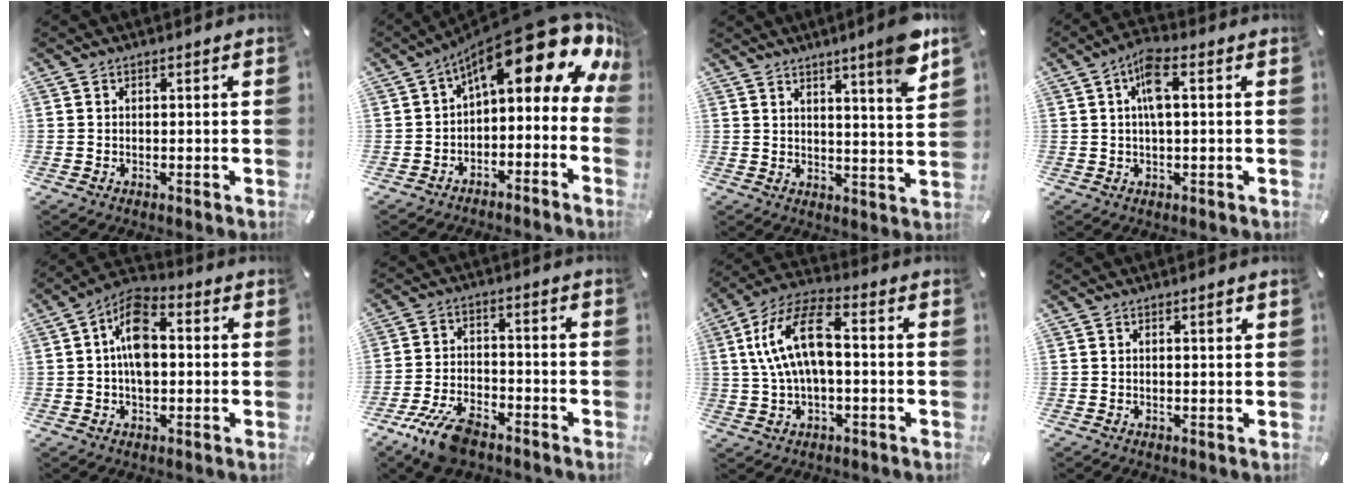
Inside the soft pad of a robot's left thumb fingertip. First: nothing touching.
{"total": 18.7, "force": [9.9, 7.0, 14.3], "torque": [-0.198, -0.084, 0.168]}
{"total": 9.4, "force": [6.7, 0.1, 6.6], "torque": [-0.093, -0.046, 0.105]}
{"total": 6.7, "force": [1.2, 2.5, 6.1], "torque": [-0.110, 0.008, 0.019]}
{"total": 10.1, "force": [0.4, 6.0, 8.2], "torque": [-0.150, 0.008, 0.005]}
{"total": 10.2, "force": [-6.9, 4.3, 6.0], "torque": [-0.127, 0.032, -0.131]}
{"total": 13.7, "force": [1.2, 7.0, 11.8], "torque": [-0.247, 0.008, 0.020]}
{"total": 1.3, "force": [0.7, 0.1, 1.1], "torque": [-0.021, 0.002, 0.010]}